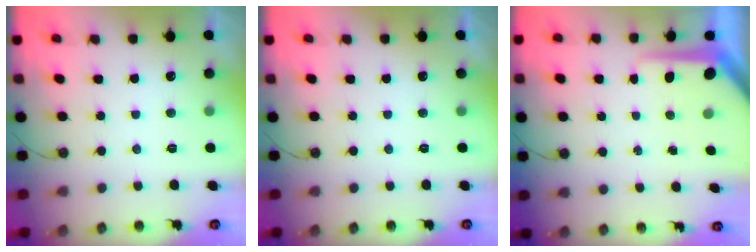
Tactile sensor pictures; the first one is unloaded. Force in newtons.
{"total": 0.0}
{"total": 8.1, "press": 8.1, "slide": 0.8}